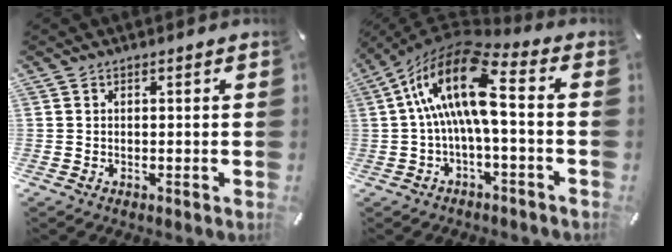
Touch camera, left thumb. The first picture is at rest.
{"total": 19.5, "force": [1.3, 8.1, 17.7], "torque": [-0.343, 0.005, 0.021]}